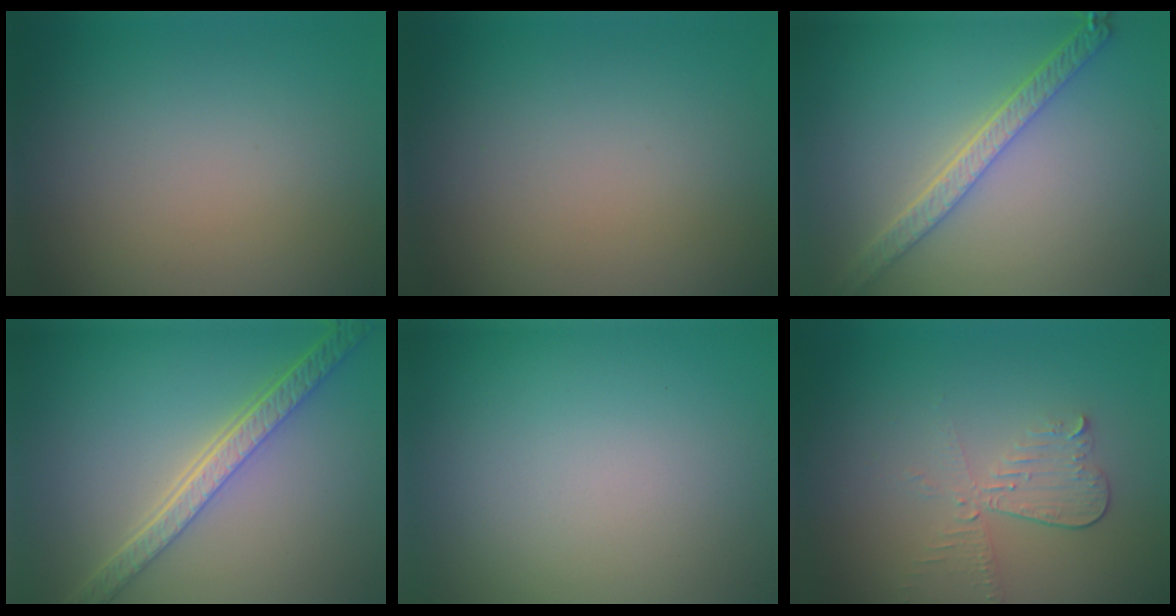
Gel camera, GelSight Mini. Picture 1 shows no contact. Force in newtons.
{"total": 0.0}
{"total": 4.4, "press": 3.4, "slide": 2.7}
{"total": 5.8, "press": 4.5, "slide": 3.6}
{"total": 0.0}
{"total": 3.0, "press": 2.6, "slide": 1.5}